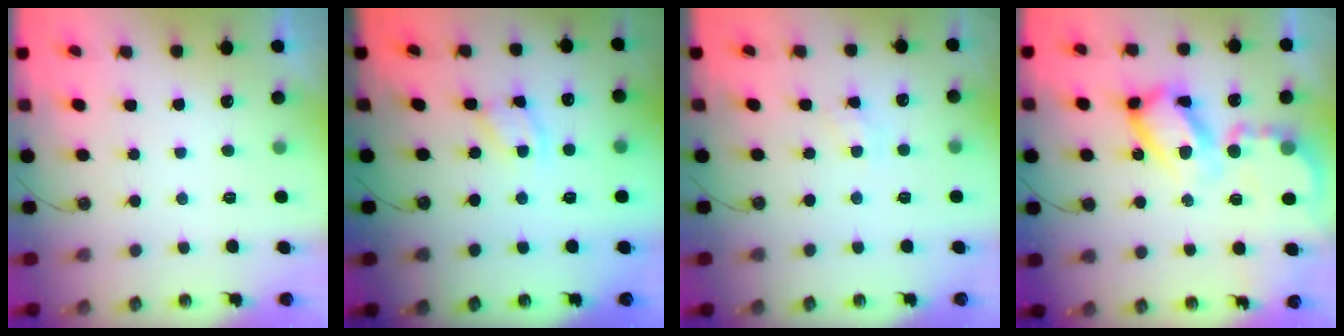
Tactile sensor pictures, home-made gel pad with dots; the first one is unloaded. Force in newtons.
{"total": 3.5, "press": 3.5, "slide": 0.2}
{"total": 5.0, "press": 4.9, "slide": 0.6}
{"total": 18.7, "press": 18.6, "slide": 1.7}